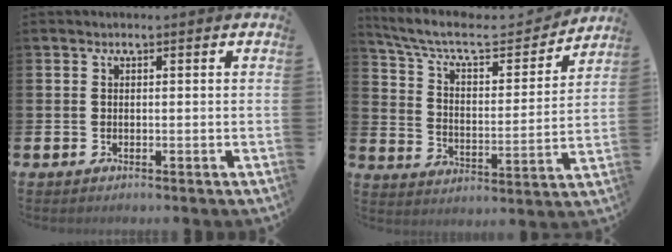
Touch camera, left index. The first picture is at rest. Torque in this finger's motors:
{"motor_torque": [1.02, -1.12, 0.14, 0.03]}